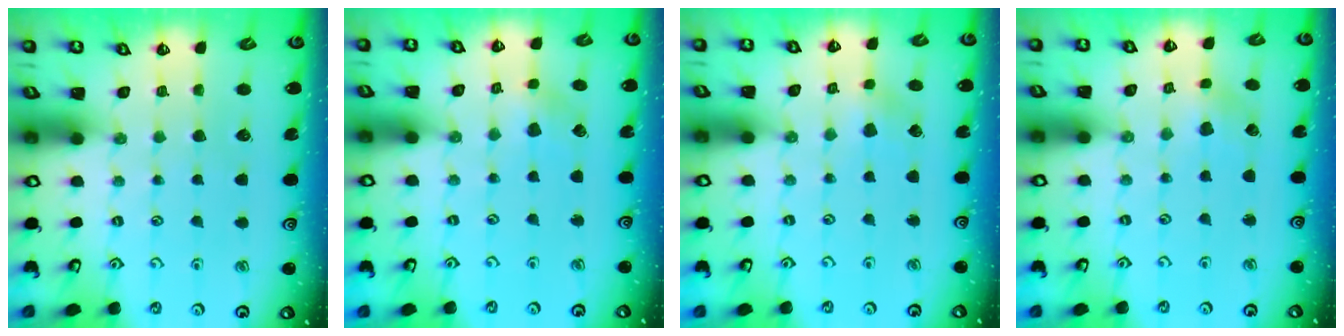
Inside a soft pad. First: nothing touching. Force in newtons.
{"total": 2.1, "press": 2.1, "slide": 0.1}
{"total": 2.8, "press": 2.8, "slide": 0.1}
{"total": 1.4, "press": 1.4, "slide": 0.2}